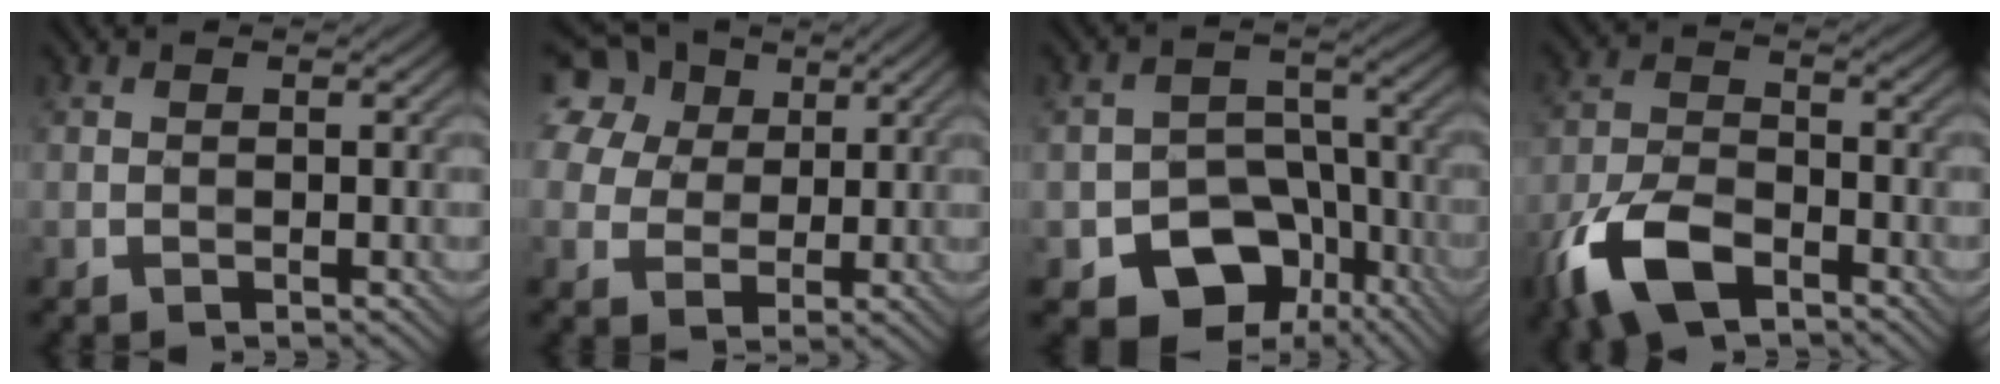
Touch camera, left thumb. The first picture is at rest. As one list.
[{"total": 12.1, "force": [5.8, 8.7, 6.0], "torque": [-0.165, 0.041, 0.107]}, {"total": 10.9, "force": [-5.9, 7.8, 4.9], "torque": [-0.066, -0.008, -0.099]}, {"total": 9.9, "force": [-6.0, 4.4, 6.5], "torque": [-0.148, -0.009, -0.131]}]